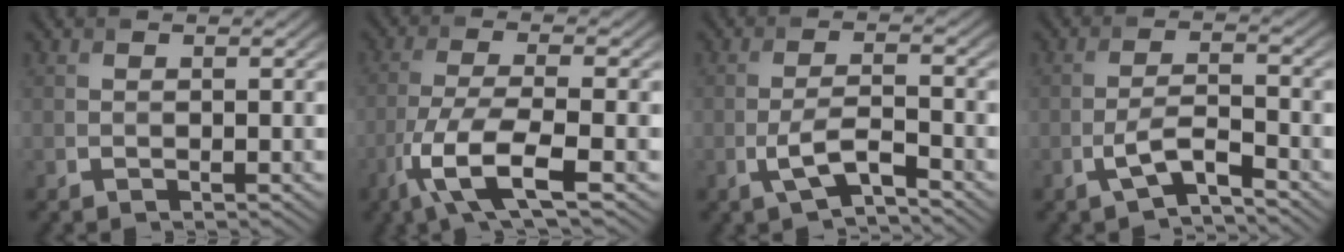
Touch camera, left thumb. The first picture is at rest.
{"total": 8.6, "force": [-4.3, 2.1, 7.2], "torque": [-0.146, -0.003, -0.098]}
{"total": 4.5, "force": [-2.5, 1.2, 3.6], "torque": [-0.079, 0.001, -0.052]}
{"total": 4.4, "force": [-2.7, 1.1, 3.3], "torque": [-0.072, 0.004, -0.058]}